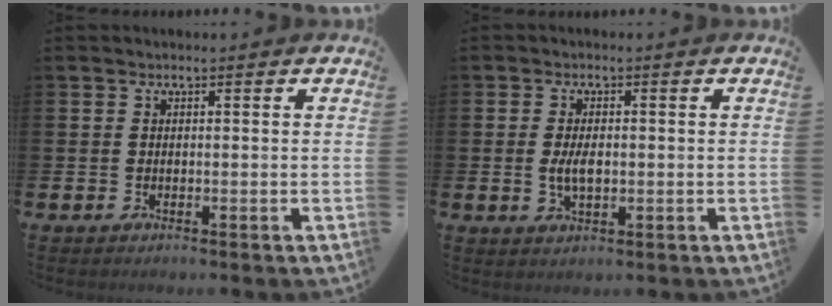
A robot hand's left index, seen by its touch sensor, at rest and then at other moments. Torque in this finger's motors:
{"motor_torque": [1.11, 0.05, 0.53, 0.16]}